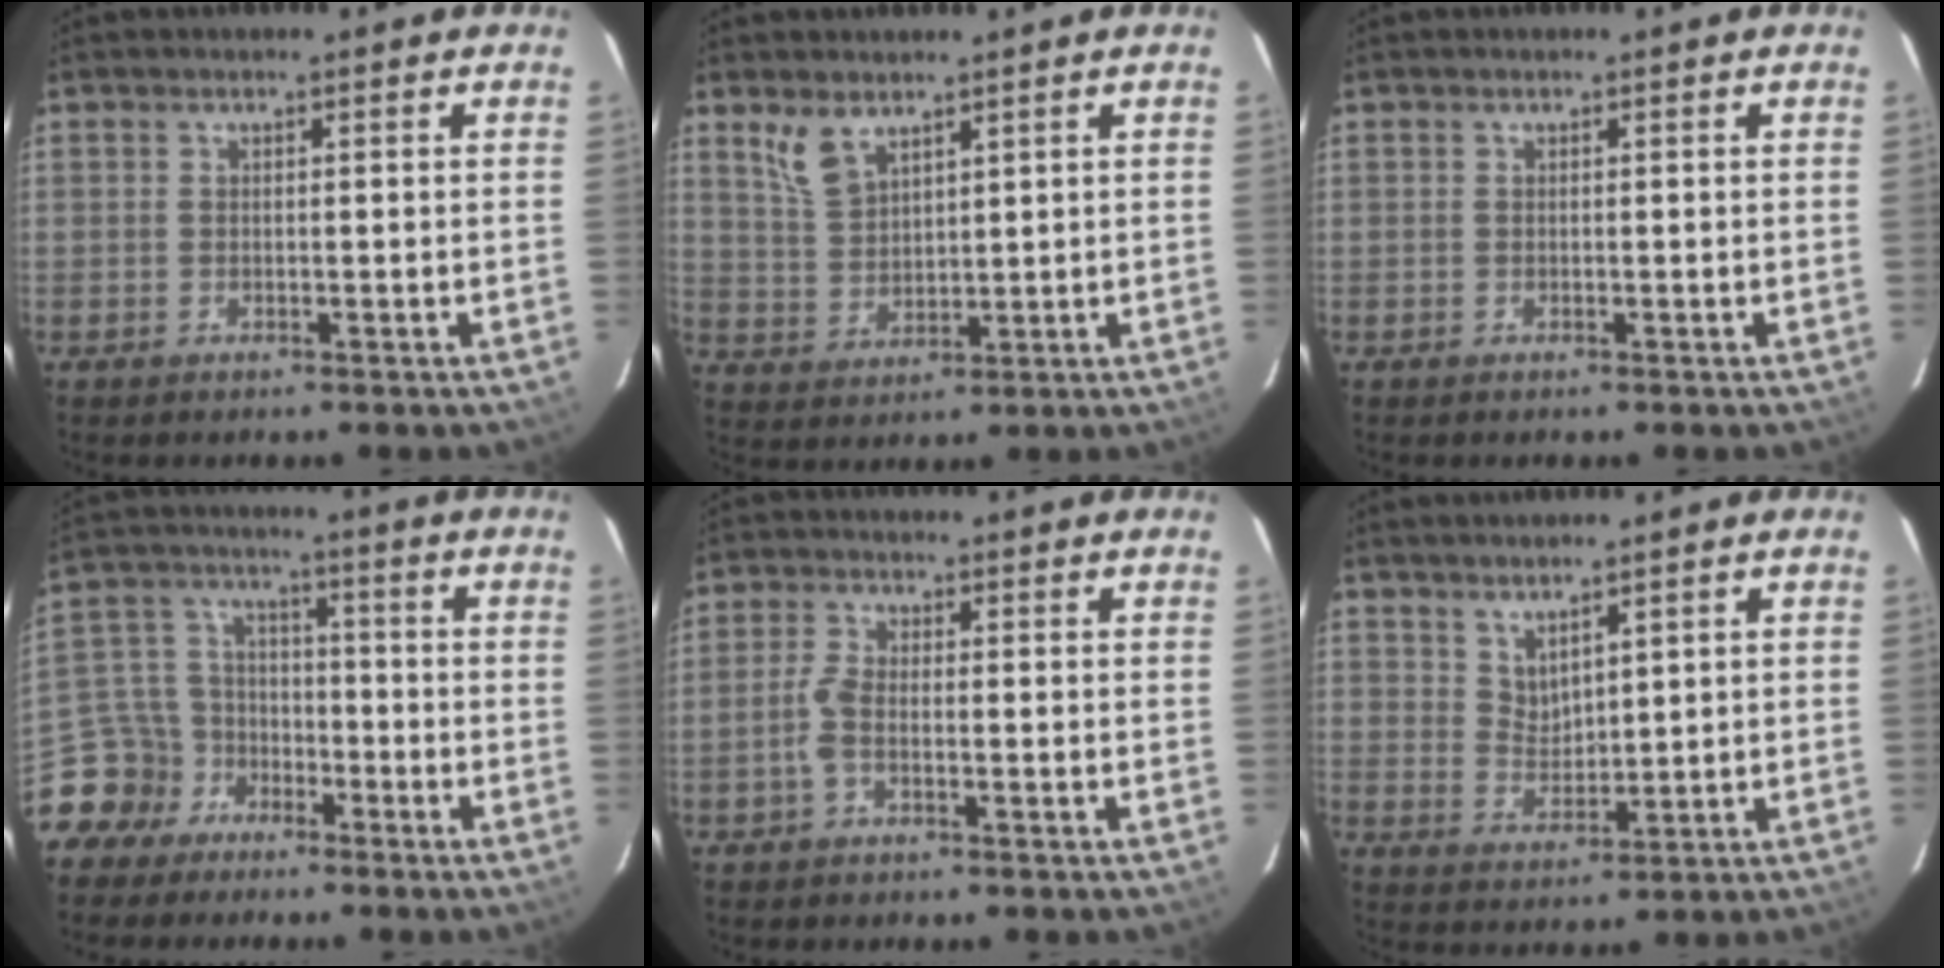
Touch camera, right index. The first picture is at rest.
{"total": 5.6, "force": [4.0, 2.5, 3.0], "torque": [-0.061, 0.004, 0.089]}
{"total": 0.0}
{"total": 9.5, "force": [-6.7, 6.7, 0.8], "torque": [-0.035, 0.036, -0.133]}
{"total": 3.0, "force": [-1.2, 1.0, 2.5], "torque": [-0.067, 0.005, -0.025]}
{"total": 3.9, "force": [3.1, 1.6, 1.6], "torque": [-0.023, -0.006, 0.062]}